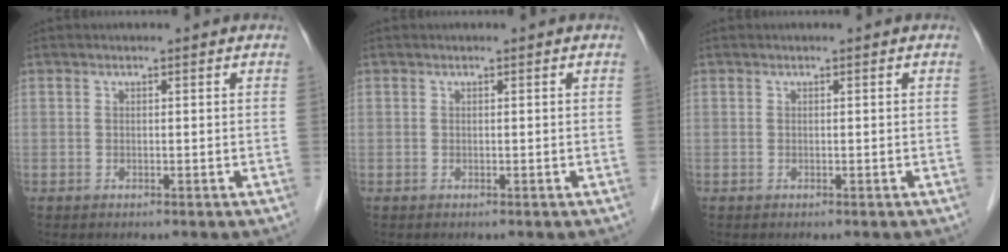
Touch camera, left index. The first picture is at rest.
{"total": 0.0}
{"total": 0.0}